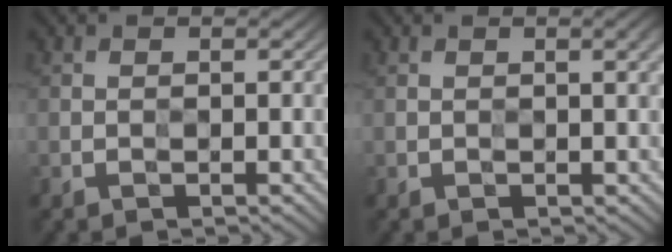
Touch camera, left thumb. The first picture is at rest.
{"total": 1.9, "force": [0.7, 0.3, 1.7], "torque": [-0.028, 0.004, 0.009]}